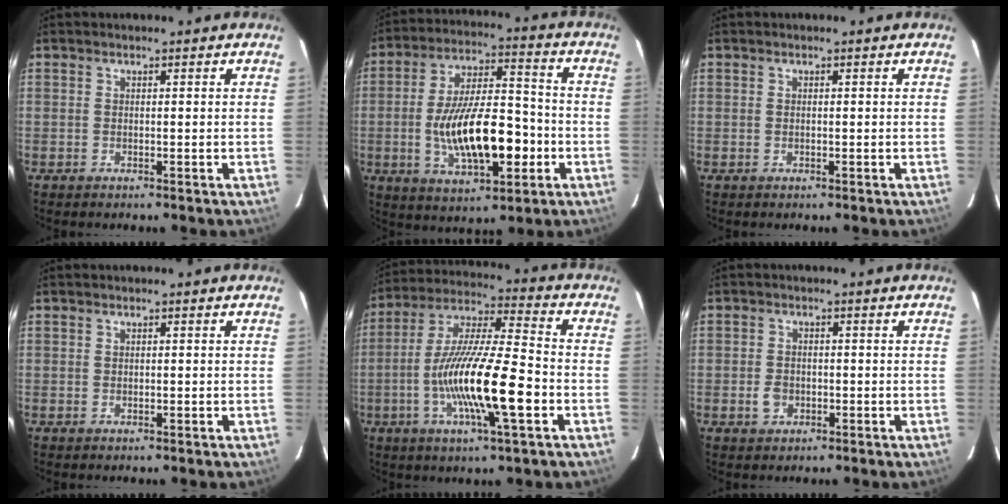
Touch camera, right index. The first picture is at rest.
{"total": 17.2, "force": [-4.3, 6.8, 15.3], "torque": [-0.282, 0.003, -0.064]}
{"total": 0.0}
{"total": 0.0}
{"total": 17.8, "force": [-5.2, 2.5, 16.8], "torque": [-0.321, -0.007, -0.100]}
{"total": 3.1, "force": [-1.0, 2.5, 1.5], "torque": [-0.030, 0.004, -0.015]}